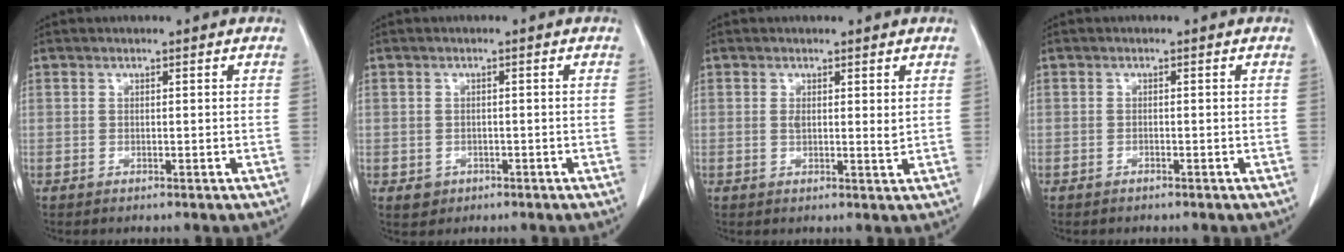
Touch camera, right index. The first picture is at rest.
{"total": 2.1, "force": [-0.8, 2.0, 0.2], "torque": [0.003, 0.008, -0.005]}
{"total": 1.0, "force": [0.2, 0.4, 0.9], "torque": [-0.014, -0.002, 0.002]}
{"total": 0.5, "force": [-0.4, 0.3, 0.0], "torque": [-0.003, 0.001, -0.007]}